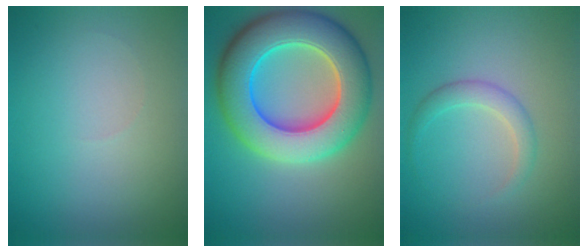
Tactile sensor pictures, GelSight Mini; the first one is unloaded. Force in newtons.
{"total": 11.9, "press": 11.9, "slide": 0.3}
{"total": 2.0, "press": 2.0, "slide": 0.2}